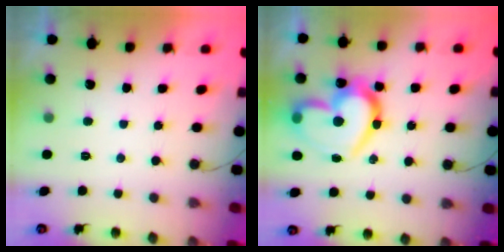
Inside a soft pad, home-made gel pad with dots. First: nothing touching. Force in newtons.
{"total": 23.3, "press": 23.2, "slide": 2.0}